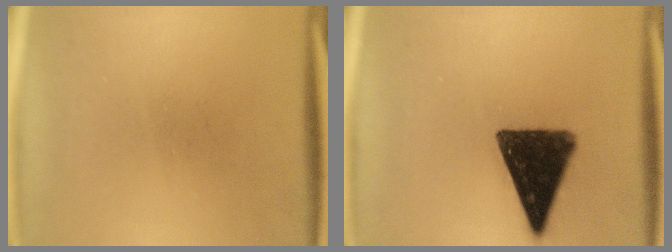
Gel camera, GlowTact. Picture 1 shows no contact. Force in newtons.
{"total": 14.2}